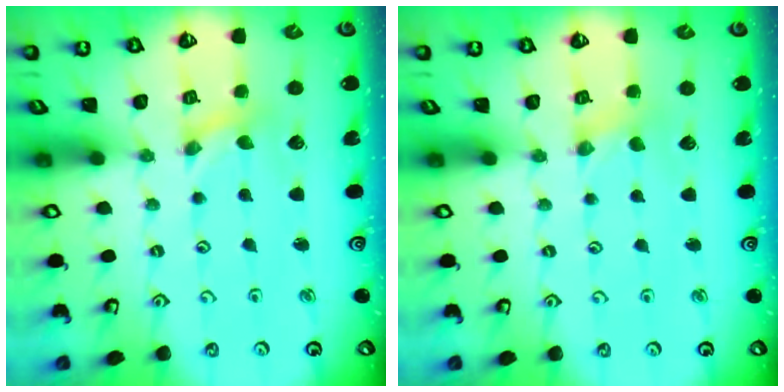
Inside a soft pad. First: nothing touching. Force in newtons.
{"total": 1.1, "press": 1.1, "slide": 0.2}